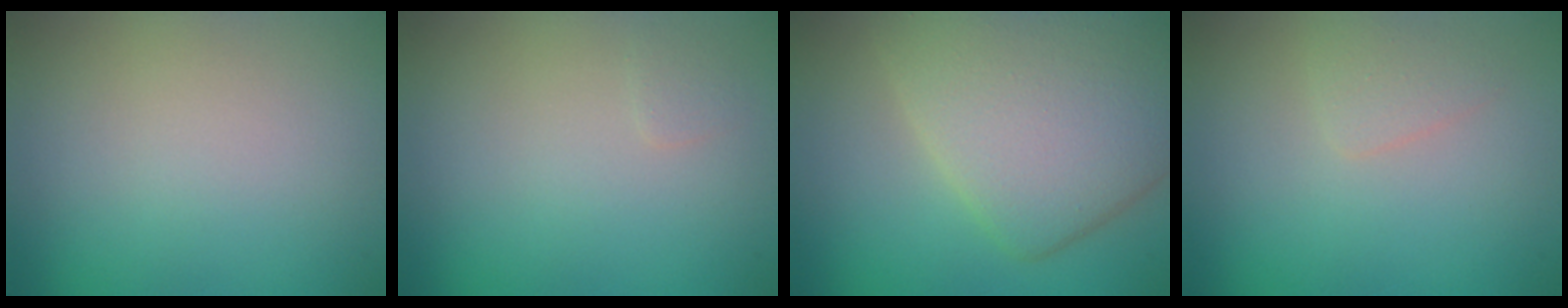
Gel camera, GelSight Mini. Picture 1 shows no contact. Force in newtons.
{"total": 0.6, "press": 0.6, "slide": 0.0}
{"total": 8.5, "press": 8.5, "slide": 0.3}
{"total": 1.2, "press": 1.2, "slide": 0.0}